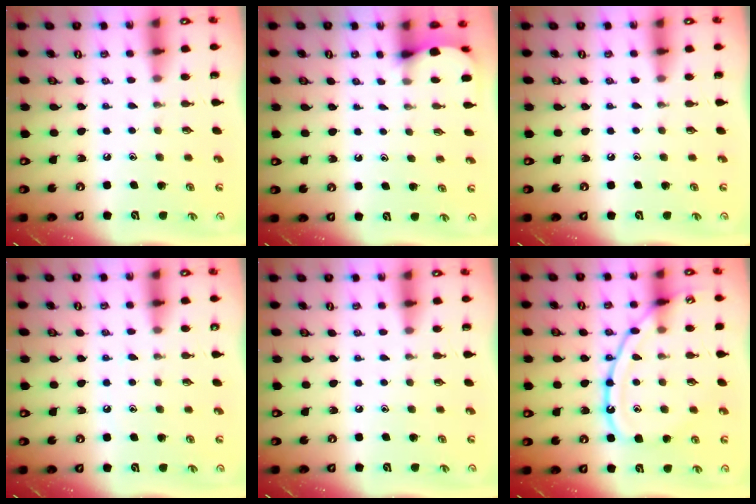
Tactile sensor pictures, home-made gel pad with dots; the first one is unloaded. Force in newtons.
{"total": 2.4, "press": 2.4, "slide": 0.3}
{"total": 0.0}
{"total": 6.7, "press": 6.7, "slide": 0.9}
{"total": 0.0}
{"total": 14.3, "press": 14.3, "slide": 1.3}